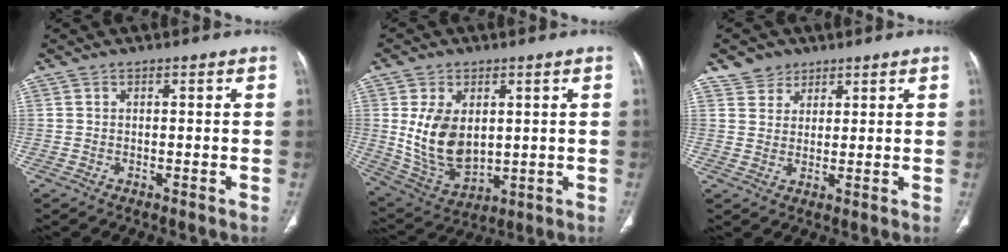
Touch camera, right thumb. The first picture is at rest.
{"total": 12.7, "force": [1.6, 8.2, 9.6], "torque": [-0.152, -0.014, 0.052]}
{"total": 4.4, "force": [2.9, 3.2, 0.2], "torque": [0.020, -0.016, 0.049]}